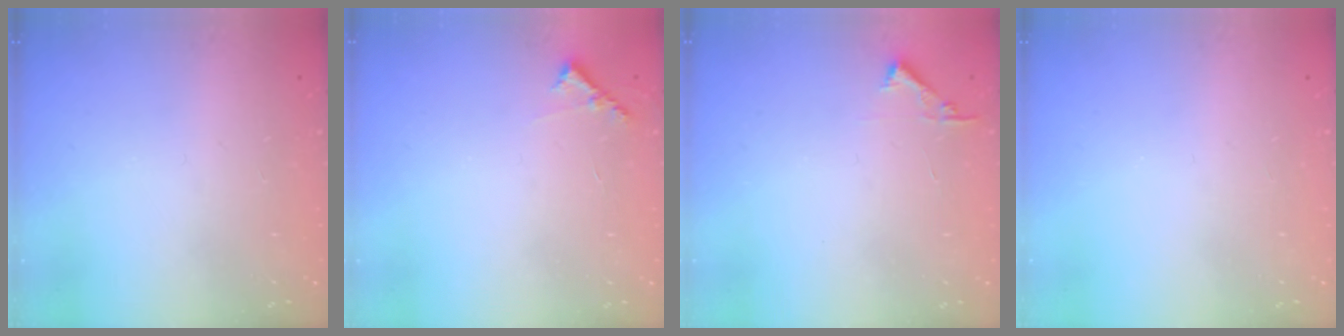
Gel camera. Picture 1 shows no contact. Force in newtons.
{"total": 5.8, "press": 5.8, "slide": 0.5}
{"total": 4.4, "press": 4.4, "slide": 0.4}
{"total": 0.0}